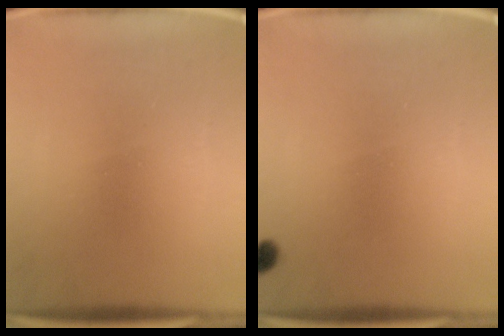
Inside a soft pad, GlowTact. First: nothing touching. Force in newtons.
{"total": 1.5}